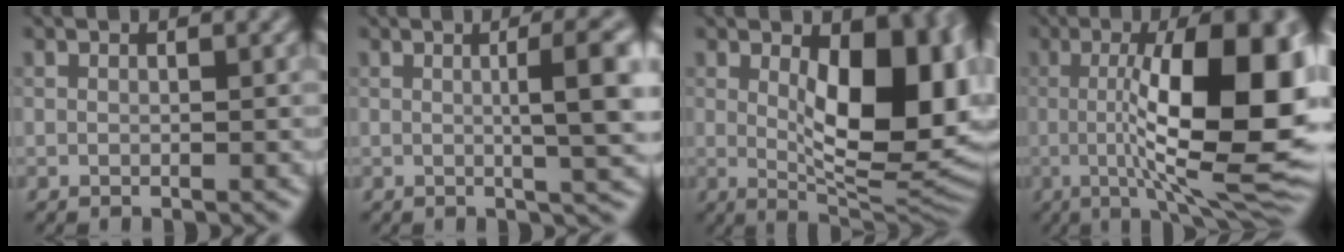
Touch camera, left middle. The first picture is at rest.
{"total": 6.1, "force": [0.5, 1.3, 5.9], "torque": [-0.076, 0.012, 0.007]}
{"total": 11.8, "force": [1.6, 5.4, 10.3], "torque": [-0.127, -0.008, 0.034]}
{"total": 14.5, "force": [0.4, 3.9, 13.9], "torque": [-0.189, 0.003, 0.002]}